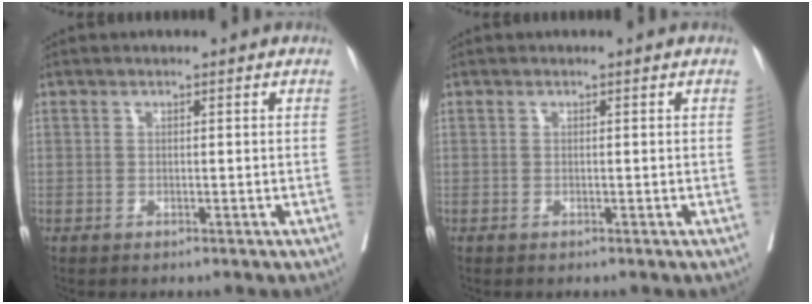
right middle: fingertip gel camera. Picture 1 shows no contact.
{"total": 0.0}